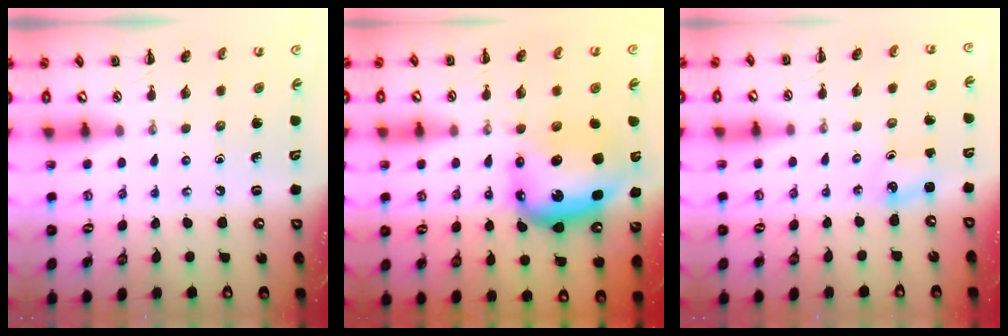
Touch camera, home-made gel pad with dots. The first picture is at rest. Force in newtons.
{"total": 9.2, "press": 8.8, "slide": 2.9}
{"total": 1.5, "press": 1.5, "slide": 0.3}